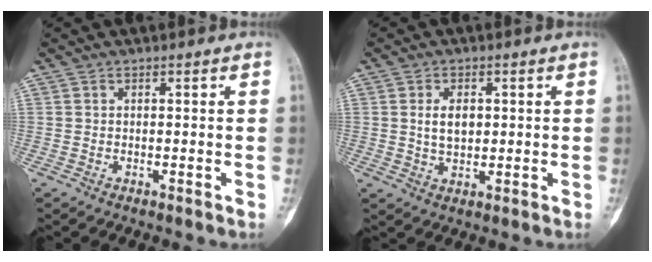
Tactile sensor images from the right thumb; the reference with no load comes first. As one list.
[{"total": 4.5, "force": [0.8, 2.8, 3.4], "torque": [-0.052, -0.004, 0.017]}]